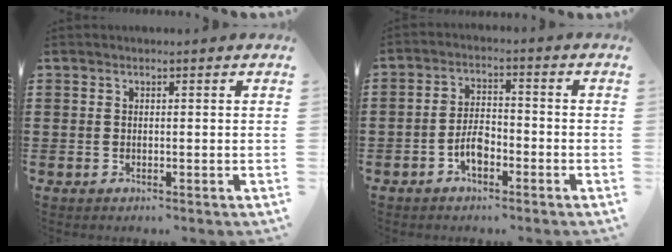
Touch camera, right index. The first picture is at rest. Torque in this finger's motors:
{"motor_torque": [2.14, 0.00, 0.82, 0.06]}